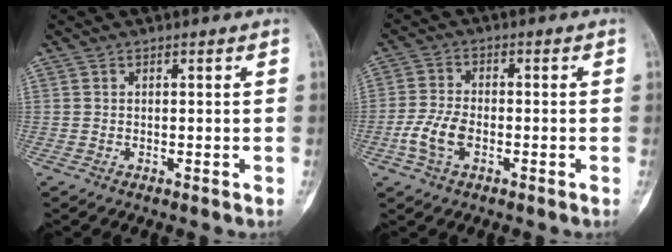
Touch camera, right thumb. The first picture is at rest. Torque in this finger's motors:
{"motor_torque": [0.78, 0.52, 0.89, -0.42, 0.06]}